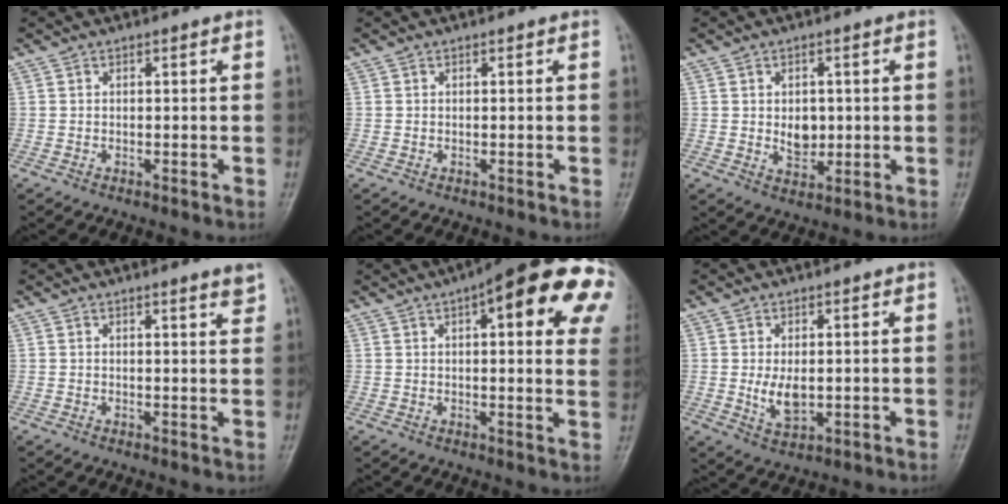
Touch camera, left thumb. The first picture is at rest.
{"total": 0.0}
{"total": 4.7, "force": [0.3, 3.5, 3.1], "torque": [-0.028, -0.005, 0.011]}
{"total": 2.3, "force": [1.8, 0.1, 1.4], "torque": [-0.014, -0.014, 0.023]}
{"total": 22.4, "force": [8.3, 6.7, 19.7], "torque": [-0.220, 0.012, 0.097]}
{"total": 4.7, "force": [0.2, 2.7, 3.8], "torque": [-0.063, -0.012, 0.012]}